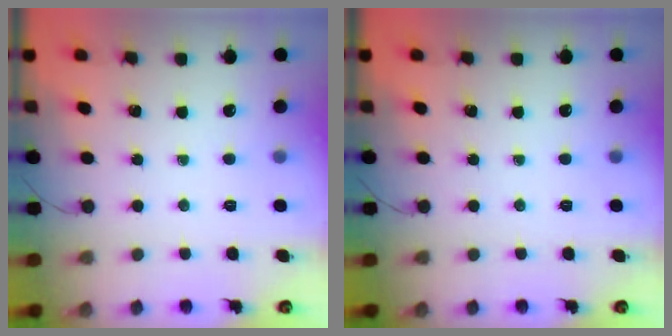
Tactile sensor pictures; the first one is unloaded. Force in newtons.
{"total": 0.0}